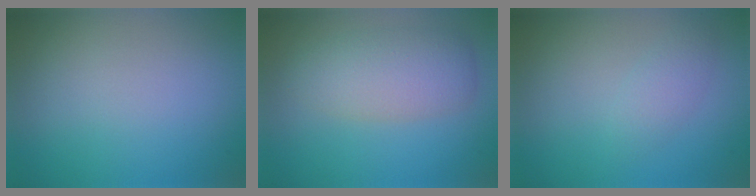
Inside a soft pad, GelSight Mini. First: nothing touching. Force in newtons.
{"total": 4.4, "press": 4.4, "slide": 0.4}
{"total": 1.6, "press": 1.6, "slide": 0.1}